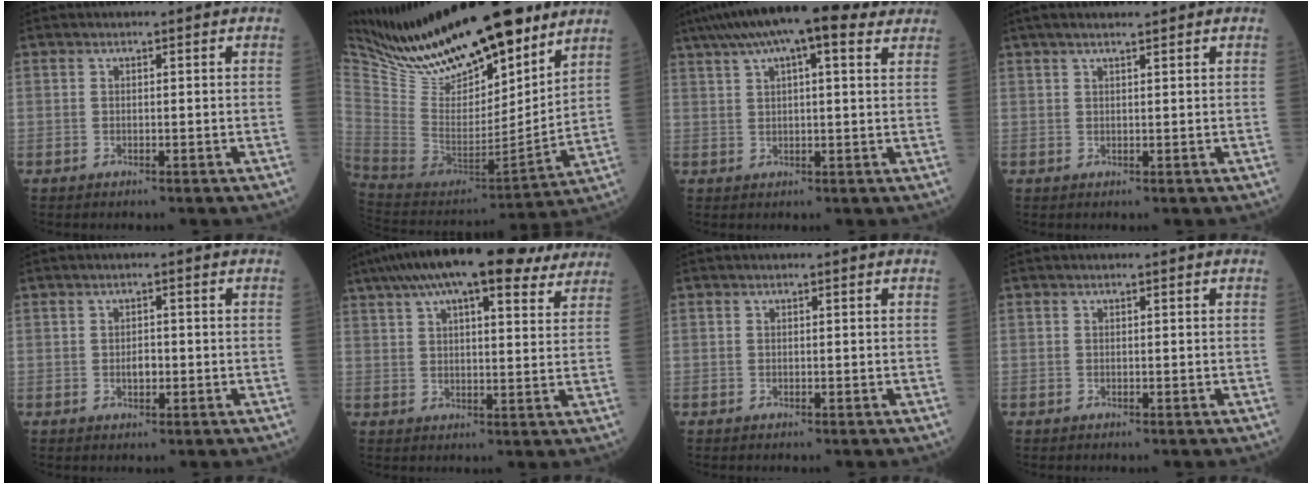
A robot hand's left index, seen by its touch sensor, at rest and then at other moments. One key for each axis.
{"total": 24.1, "fx": 19.2, "fy": 6.6, "fz": 12.9, "tx": -0.221, "ty": -0.018, "tz": 0.333}
{"total": 15.0, "fx": 10.4, "fy": 3.3, "fz": 10.4, "tx": -0.189, "ty": 0.053, "tz": 0.157}
{"total": 5.2, "fx": 4.2, "fy": 0.2, "fz": 3.1, "tx": -0.046, "ty": 0.027, "tz": 0.070}
{"total": 1.7, "fx": -0.2, "fy": 0.9, "fz": 1.5, "tx": -0.025, "ty": 0.001, "tz": -0.002}
{"total": 21.8, "fx": 16.8, "fy": 5.6, "fz": 12.7, "tx": -0.219, "ty": 0.059, "tz": 0.231}
{"total": 0.0}
{"total": 0.0}